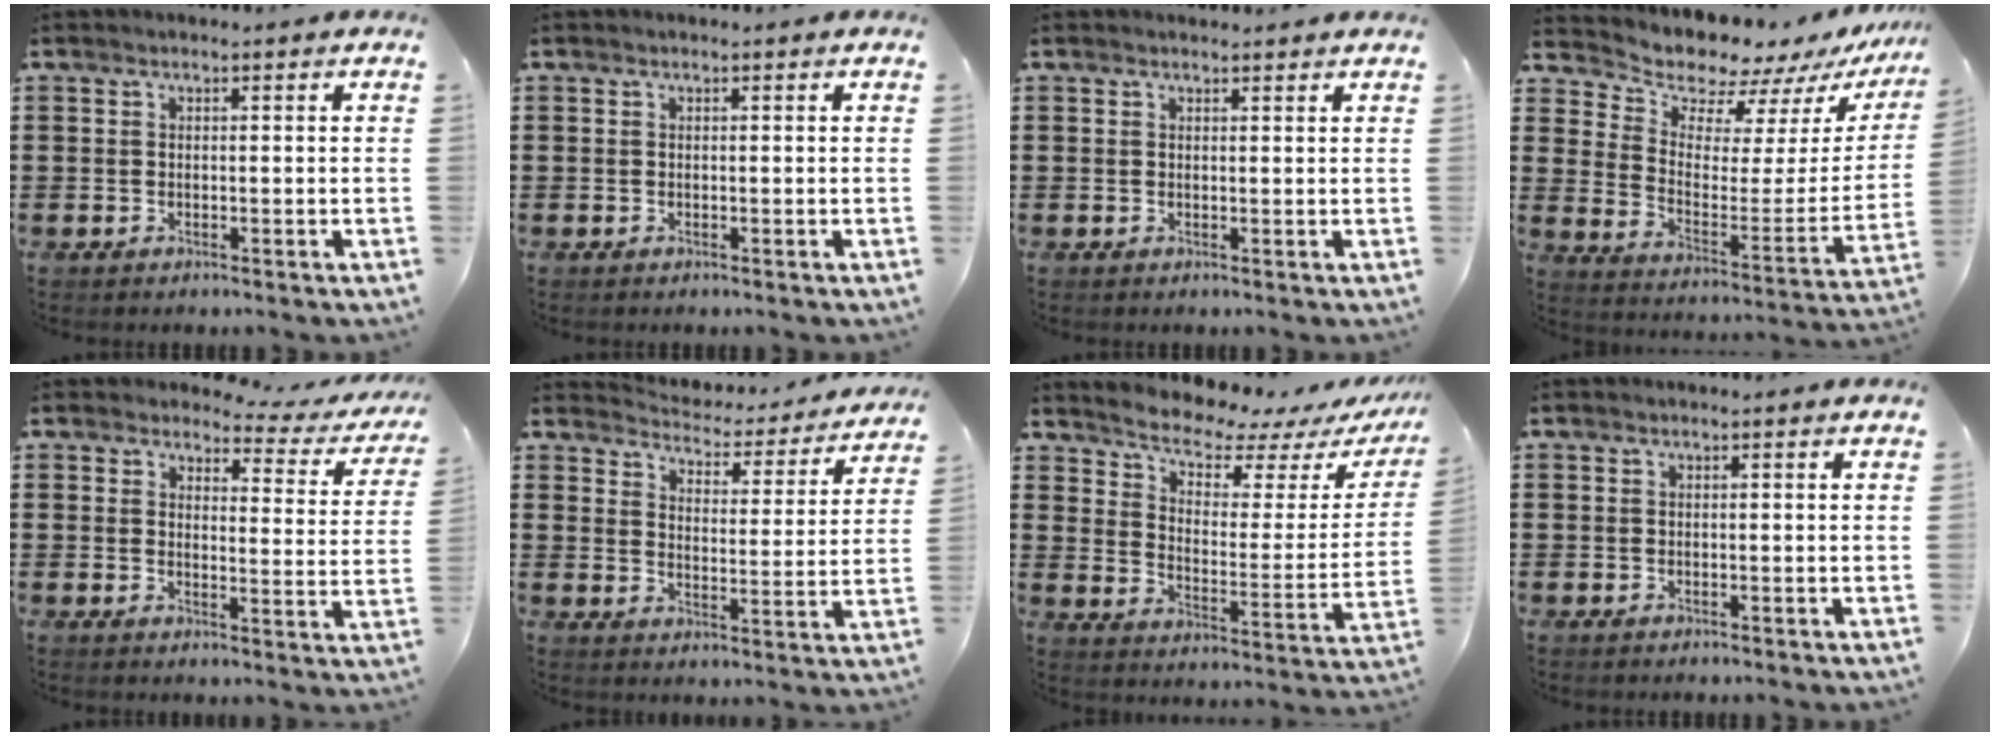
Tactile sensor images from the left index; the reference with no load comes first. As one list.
[{"total": 0.0}, {"total": 0.8, "force": [0.8, 0.1, 0.1], "torque": [0.004, -0.004, 0.014]}, {"total": 8.3, "force": [7.8, 2.6, 1.1], "torque": [-0.055, -0.069, 0.135]}, {"total": 3.7, "force": [3.2, 1.2, 1.4], "torque": [-0.039, -0.012, 0.053]}, {"total": 3.5, "force": [3.5, 0.5, -0.2], "torque": [-0.024, -0.032, 0.053]}, {"total": 6.2, "force": [5.8, 1.2, 1.8], "torque": [-0.059, -0.046, 0.097]}, {"total": 0.0}]